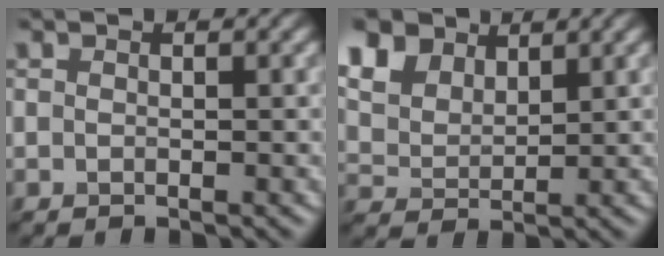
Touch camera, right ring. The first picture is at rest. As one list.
[{"total": 5.5, "force": [4.3, 2.8, 1.8], "torque": [-0.097, 0.007, 0.115]}]